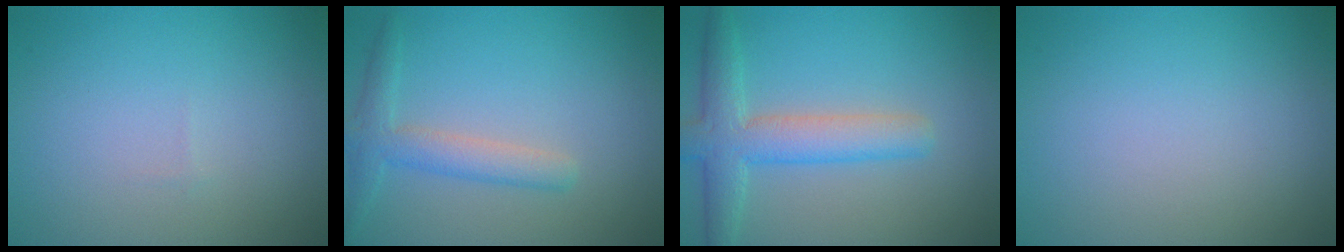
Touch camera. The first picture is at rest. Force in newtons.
{"total": 2.8, "press": 2.8, "slide": 0.1}
{"total": 4.9, "press": 4.9, "slide": 0.2}
{"total": 0.0}